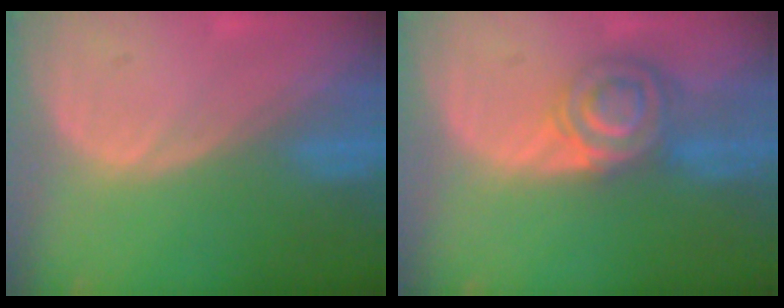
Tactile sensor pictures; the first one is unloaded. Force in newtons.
{"total": 7.2, "press": 6.0, "slide": 3.9}